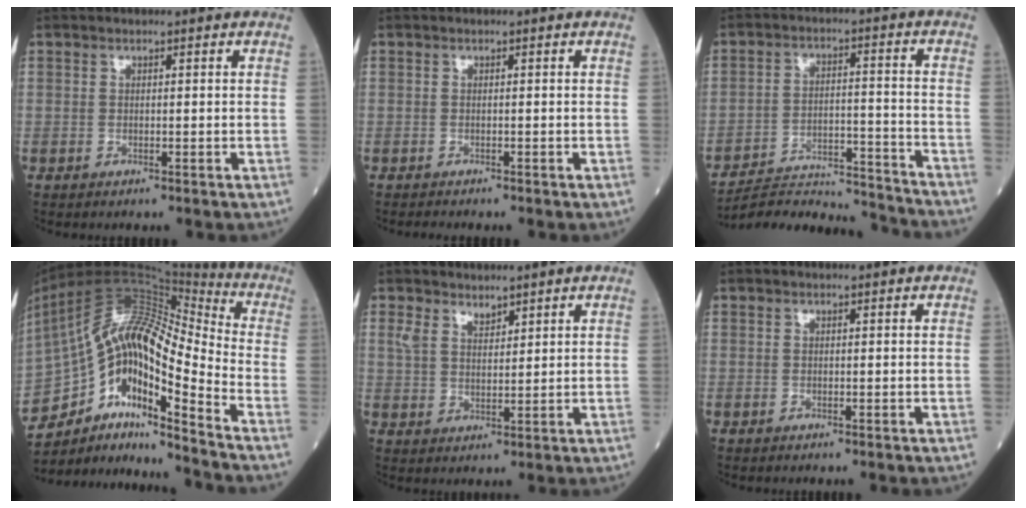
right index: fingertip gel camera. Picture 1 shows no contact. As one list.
[{"total": 0.8, "force": [-0.8, 0.0, 0.1], "torque": [-0.008, -0.005, -0.014]}, {"total": 17.7, "force": [-17.3, 0.1, 3.6], "torque": [-0.069, -0.001, -0.258]}, {"total": 20.0, "force": [-10.8, 4.6, 16.2], "torque": [-0.297, 0.036, -0.185]}, {"total": 3.5, "force": [2.6, 1.7, 1.6], "torque": [-0.036, 0.009, 0.056]}, {"total": 0.0}]